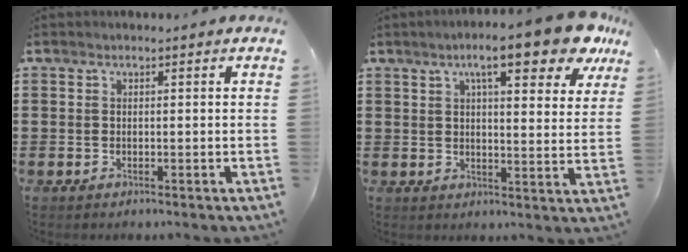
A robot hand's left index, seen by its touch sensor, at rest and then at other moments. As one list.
[{"total": 11.2, "force": [7.5, 2.0, 8.0], "torque": [-0.125, -0.018, 0.120]}]